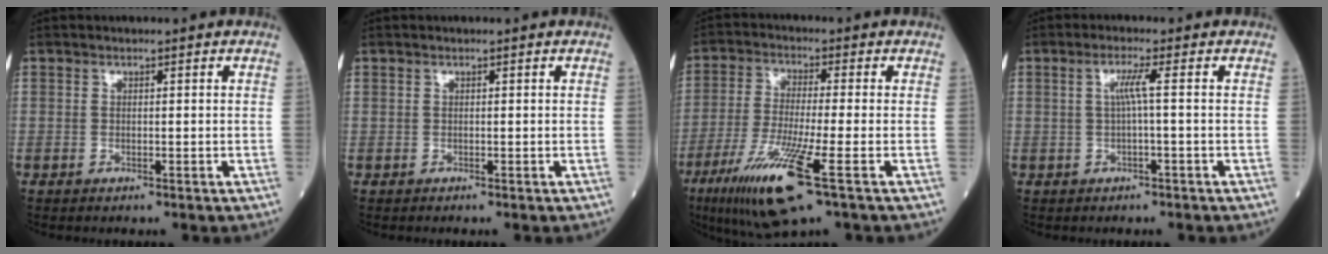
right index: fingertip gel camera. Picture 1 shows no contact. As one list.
[{"total": 0.0}, {"total": 12.5, "force": [-6.0, 0.2, 10.9], "torque": [-0.224, -0.036, -0.109]}, {"total": 2.5, "force": [0.1, -0.6, 2.5], "torque": [-0.049, 0.003, 0.003]}]